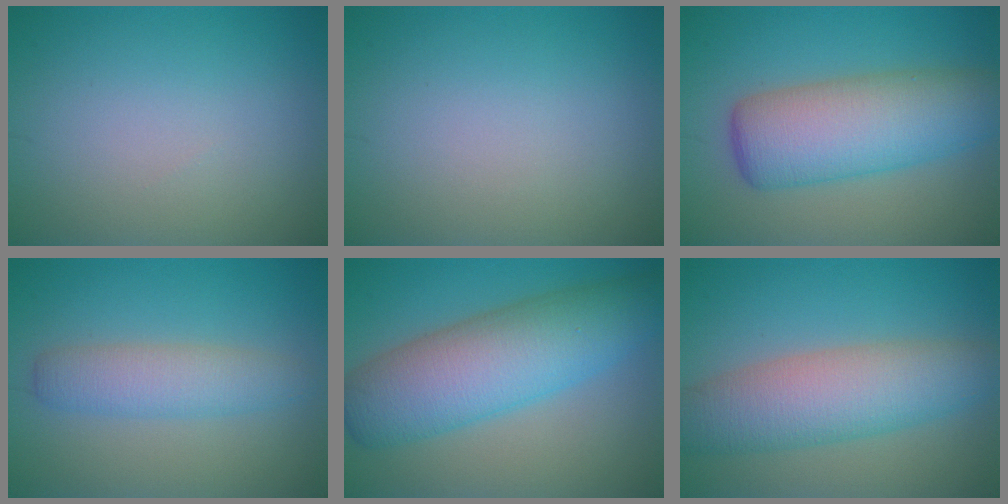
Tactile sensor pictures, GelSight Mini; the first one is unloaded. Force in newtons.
{"total": 0.0}
{"total": 8.3, "press": 8.3, "slide": 0.2}
{"total": 3.6, "press": 3.6, "slide": 0.2}
{"total": 9.3, "press": 9.3, "slide": 0.3}
{"total": 7.3, "press": 7.3, "slide": 0.2}